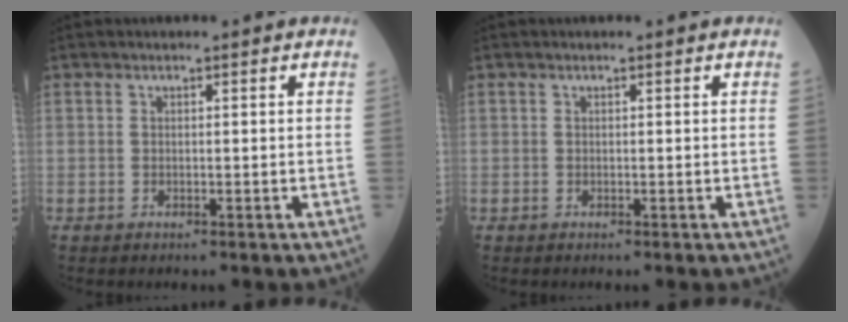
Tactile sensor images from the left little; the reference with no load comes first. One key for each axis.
{"total": 0.0}